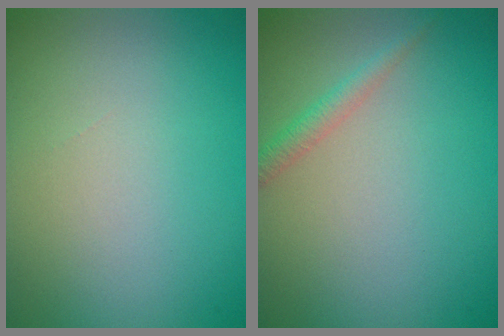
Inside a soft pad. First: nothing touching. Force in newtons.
{"total": 1.5, "press": 1.5, "slide": 0.1}